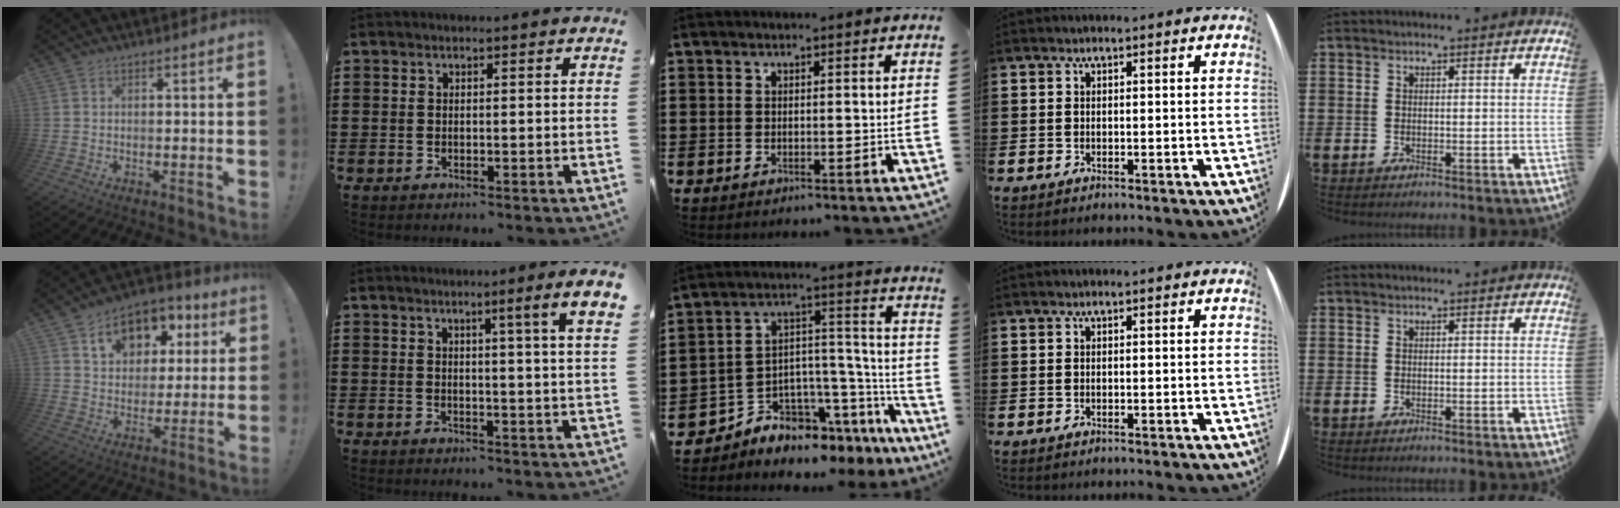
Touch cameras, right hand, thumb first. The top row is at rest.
{"thumb": {"total": 13.6, "force": [6.1, 10.0, 6.8], "torque": [-0.093, -0.026, 0.114]}, "index": {"total": 4.6, "force": [2.3, -1.1, 3.8], "torque": [-0.061, -0.013, 0.031]}, "middle": {"total": 5.2, "force": [-4.8, 2.1, -0.4], "torque": [0.001, -0.008, -0.091]}}